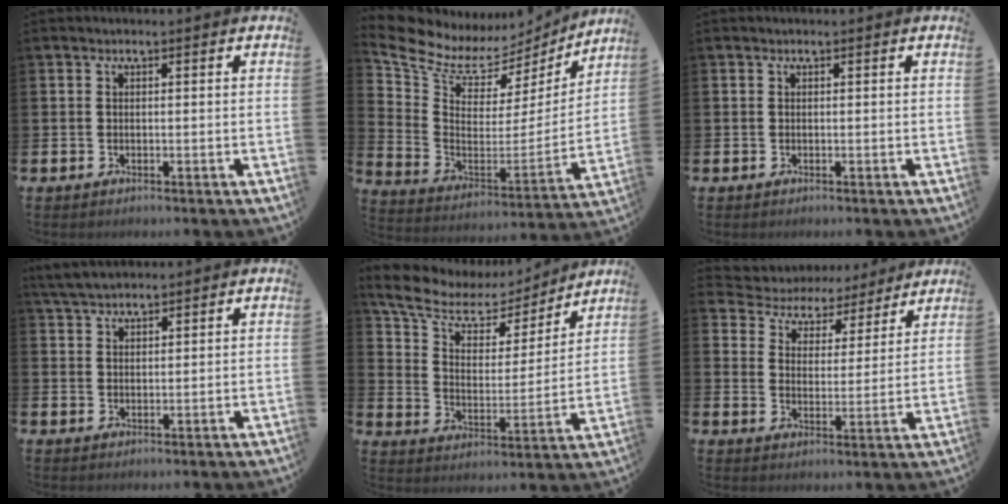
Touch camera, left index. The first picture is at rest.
{"total": 8.7, "force": [7.3, 4.3, 2.1], "torque": [-0.095, -0.053, 0.126]}
{"total": 0.0}
{"total": 3.9, "force": [3.8, 0.8, 0.8], "torque": [-0.025, -0.010, 0.071]}
{"total": 7.9, "force": [6.2, 4.1, 2.9], "torque": [-0.099, -0.034, 0.107]}
{"total": 5.1, "force": [4.5, 2.4, 0.0], "torque": [-0.031, -0.038, 0.073]}